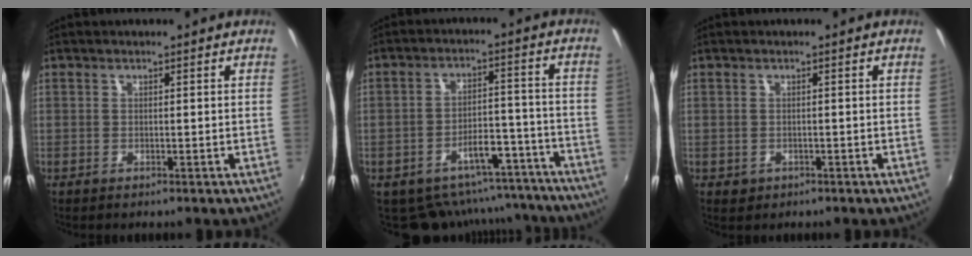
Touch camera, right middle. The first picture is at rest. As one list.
[{"total": 15.2, "force": [-13.1, 6.5, 4.4], "torque": [-0.070, 0.043, -0.159]}, {"total": 1.8, "force": [-0.6, 1.6, 0.6], "torque": [-0.015, -0.004, -0.005]}]